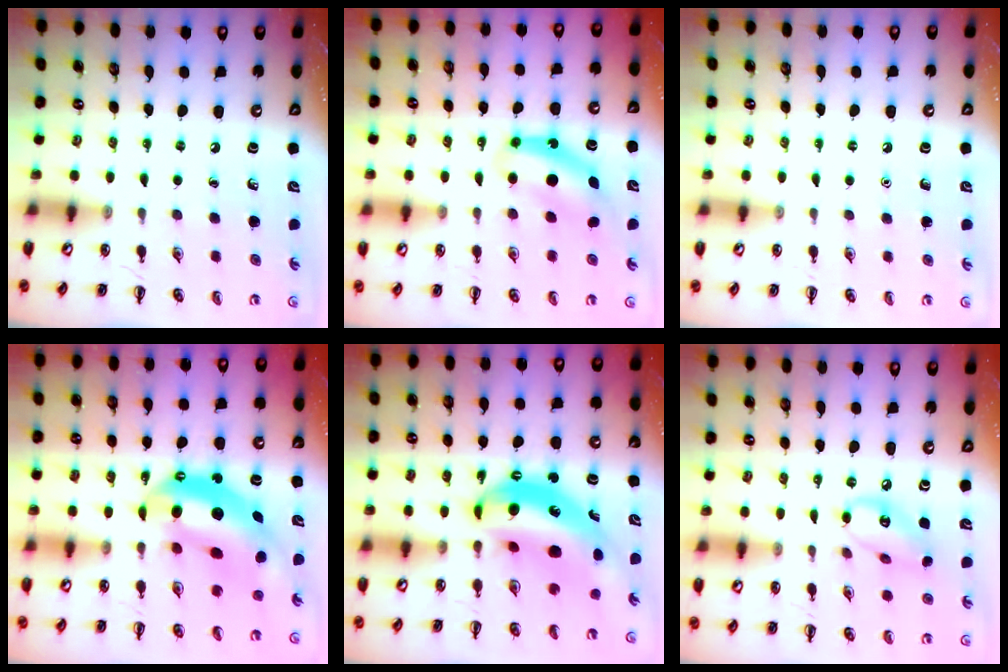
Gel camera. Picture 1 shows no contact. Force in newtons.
{"total": 6.9, "press": 6.9, "slide": 0.2}
{"total": 1.6, "press": 1.6, "slide": 0.1}
{"total": 10.8, "press": 10.5, "slide": 2.6}
{"total": 8.6, "press": 8.4, "slide": 1.9}
{"total": 7.9, "press": 7.8, "slide": 1.3}